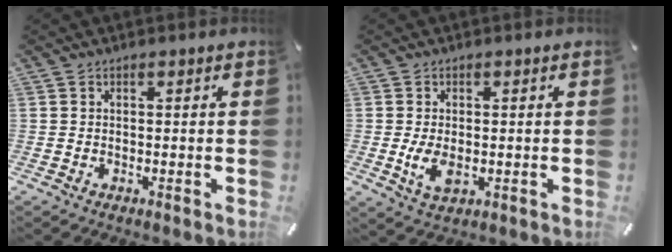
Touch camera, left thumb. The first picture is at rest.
{"total": 5.6, "force": [-0.5, 3.4, 4.4], "torque": [-0.096, -0.007, -0.012]}